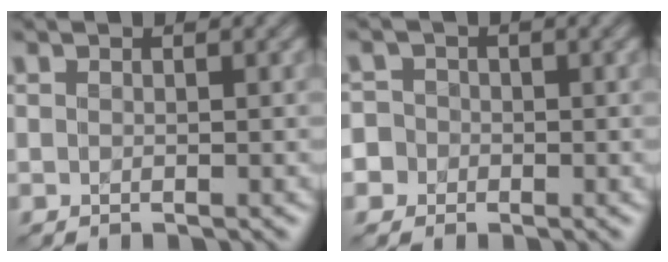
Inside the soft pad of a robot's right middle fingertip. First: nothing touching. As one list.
[{"total": 3.1, "force": [-1.3, 2.8, 0.3], "torque": [0.013, 0.015, -0.042]}]